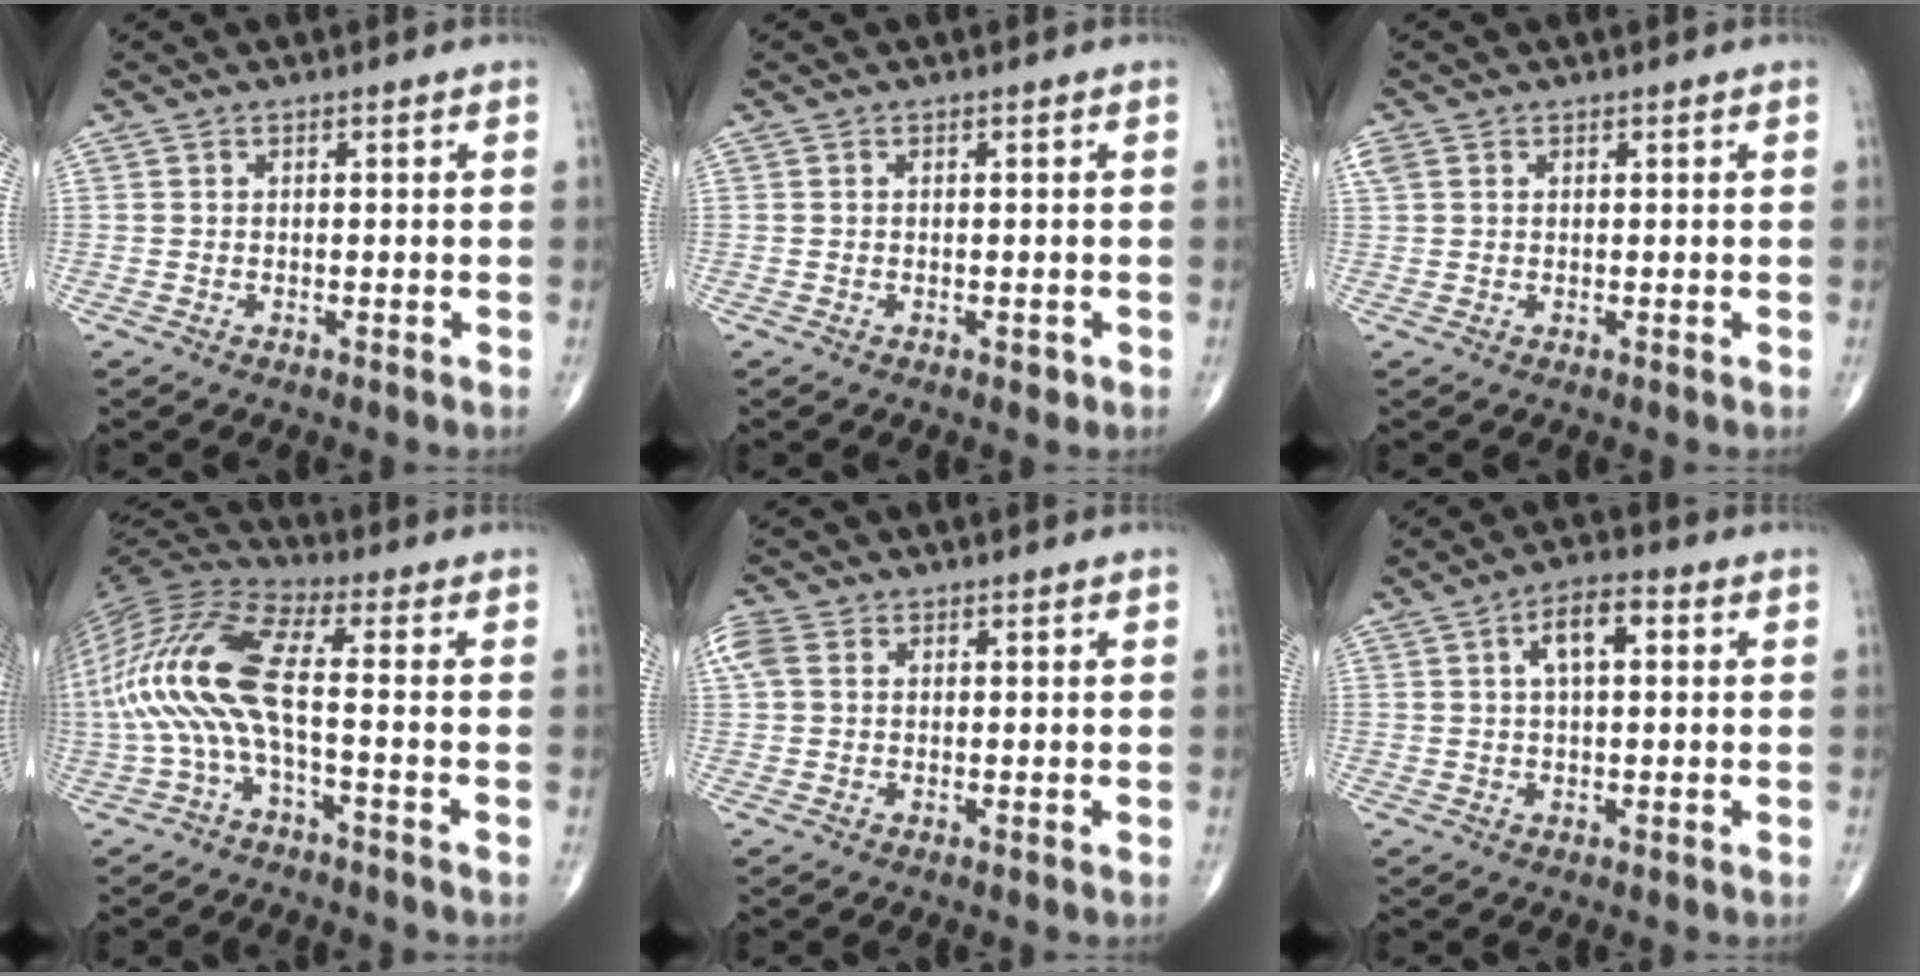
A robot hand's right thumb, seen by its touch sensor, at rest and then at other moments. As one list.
[{"total": 0.9, "force": [-0.3, 0.5, 0.6], "torque": [-0.004, -0.001, -0.003]}, {"total": 2.3, "force": [0.9, 1.8, 1.2], "torque": [-0.037, 0.015, 0.025]}, {"total": 15.9, "force": [-1.9, 4.6, 15.0], "torque": [-0.341, 0.047, -0.045]}, {"total": 4.3, "force": [1.2, 3.2, 2.6], "torque": [-0.078, 0.016, 0.023]}, {"total": 6.4, "force": [1.6, 2.8, 5.5], "torque": [-0.089, 0.013, 0.023]}]